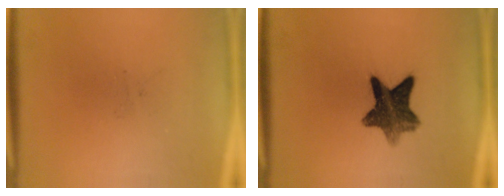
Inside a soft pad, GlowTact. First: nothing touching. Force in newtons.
{"total": 8.9}